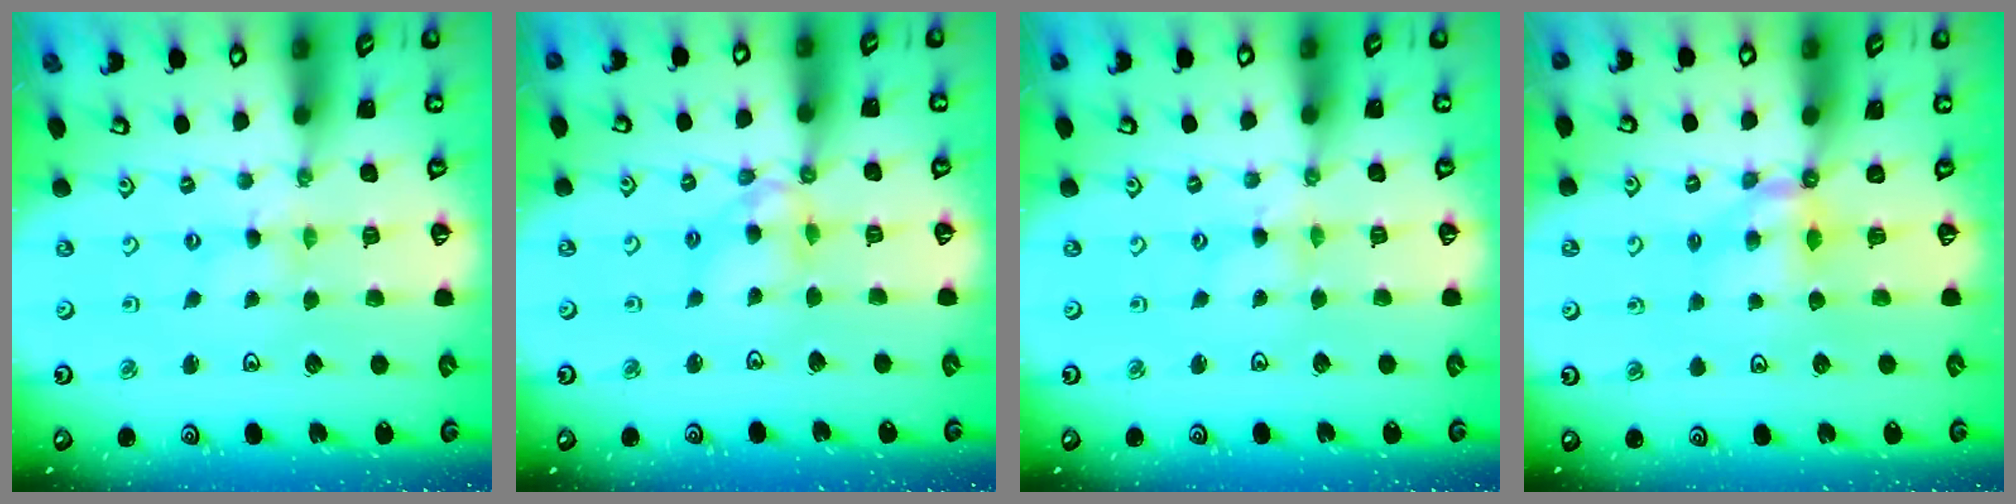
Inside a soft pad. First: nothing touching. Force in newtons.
{"total": 10.1, "press": 10.1, "slide": 0.8}
{"total": 1.5, "press": 1.5, "slide": 0.3}
{"total": 6.7, "press": 6.7, "slide": 0.3}